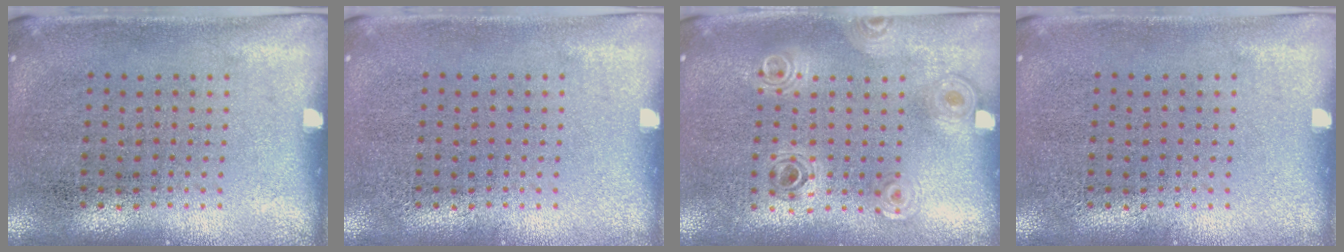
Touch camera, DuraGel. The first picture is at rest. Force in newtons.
{"total": 0.0}
{"total": 0.8, "press": 0.8, "slide": 0.1}
{"total": 0.0}